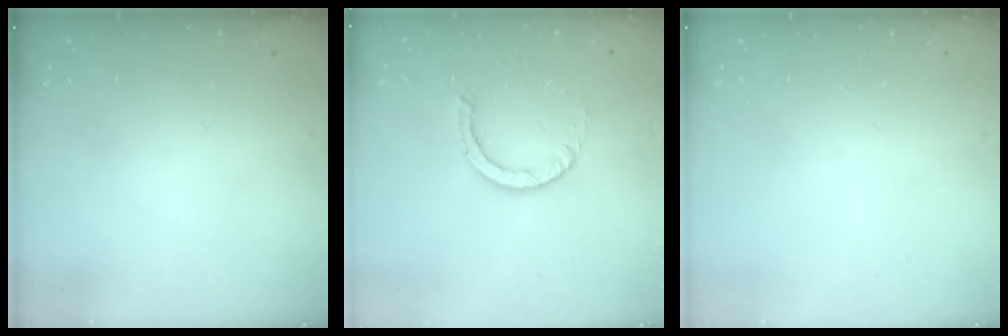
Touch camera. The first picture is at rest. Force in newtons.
{"total": 2.9, "press": 2.9, "slide": 0.2}
{"total": 0.0}